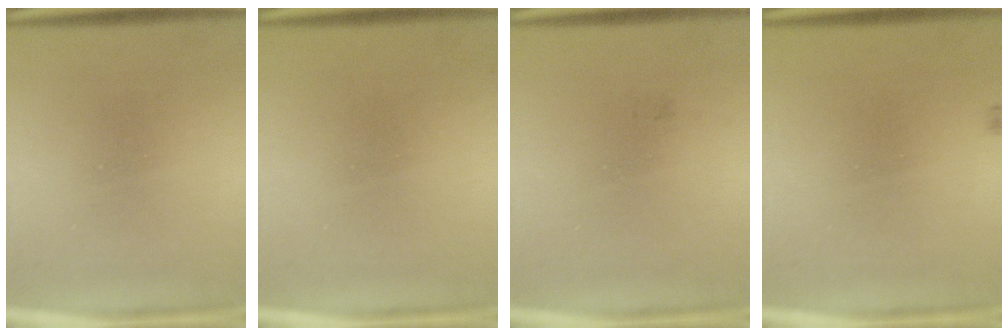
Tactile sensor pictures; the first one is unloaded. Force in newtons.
{"total": 0.5}
{"total": 0.7}
{"total": 0.6}